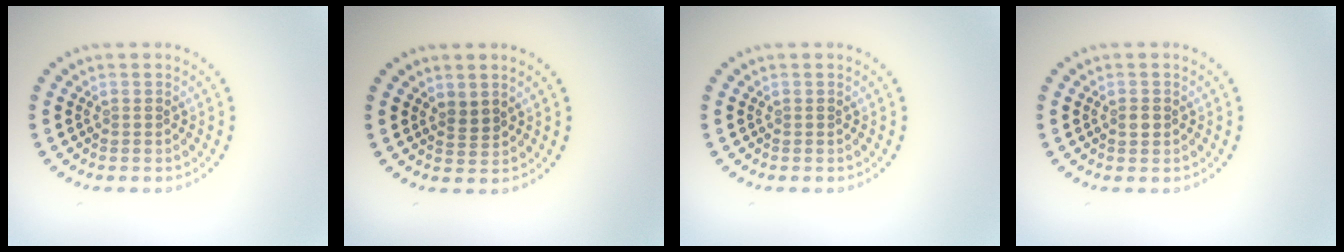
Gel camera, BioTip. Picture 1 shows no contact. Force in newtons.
{"total": 1.4, "press": 1.2, "slide": 0.8}
{"total": 0.0}
{"total": 1.2, "press": 1.2, "slide": 0.2}